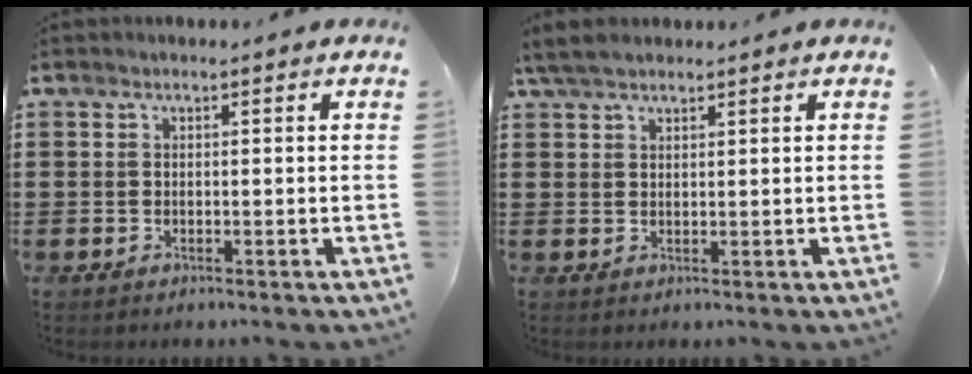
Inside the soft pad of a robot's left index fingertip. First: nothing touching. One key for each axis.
{"total": 3.6, "fx": 2.9, "fy": 1.1, "fz": 1.8, "tx": -0.043, "ty": 0.003, "tz": 0.055}